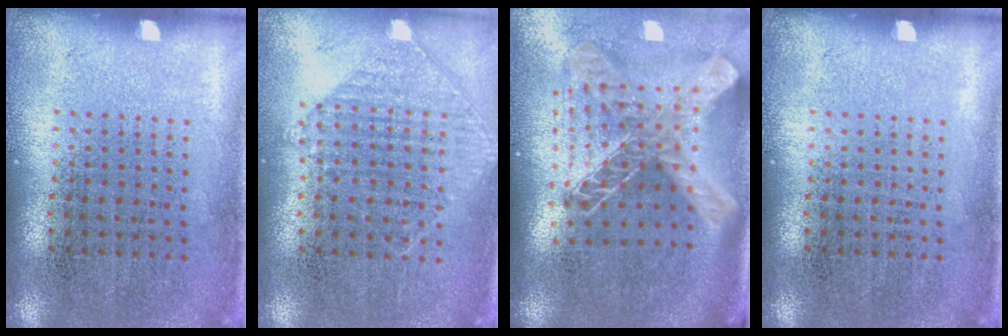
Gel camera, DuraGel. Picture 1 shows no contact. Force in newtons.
{"total": 0.8, "press": 0.7, "slide": 0.2}
{"total": 2.5, "press": 1.8, "slide": 1.8}
{"total": 0.0}